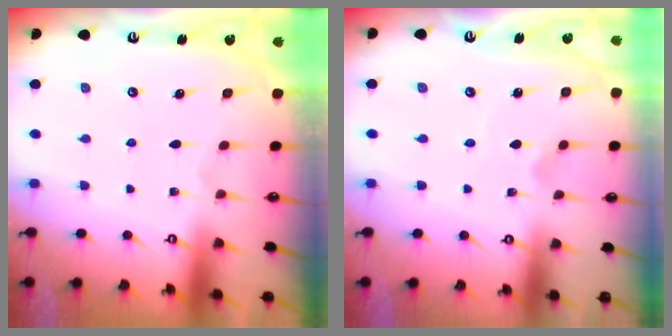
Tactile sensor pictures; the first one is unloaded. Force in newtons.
{"total": 1.7, "press": 1.6, "slide": 0.2}